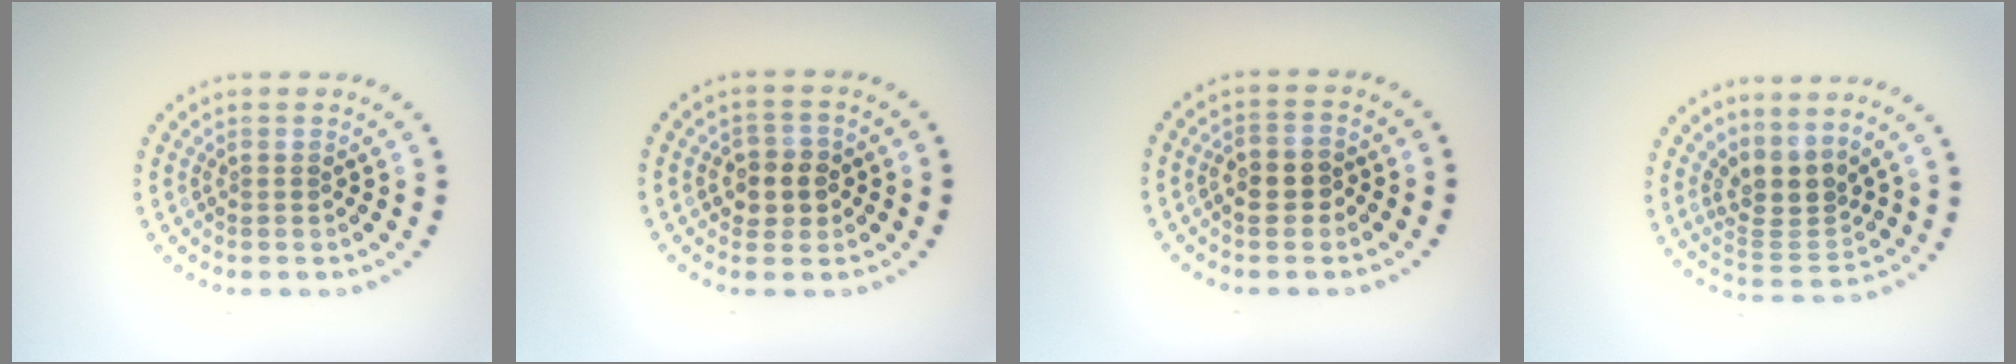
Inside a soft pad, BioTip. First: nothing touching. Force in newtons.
{"total": 2.7, "press": 2.6, "slide": 0.6}
{"total": 2.6, "press": 2.6, "slide": 0.6}
{"total": 3.6, "press": 2.9, "slide": 2.1}